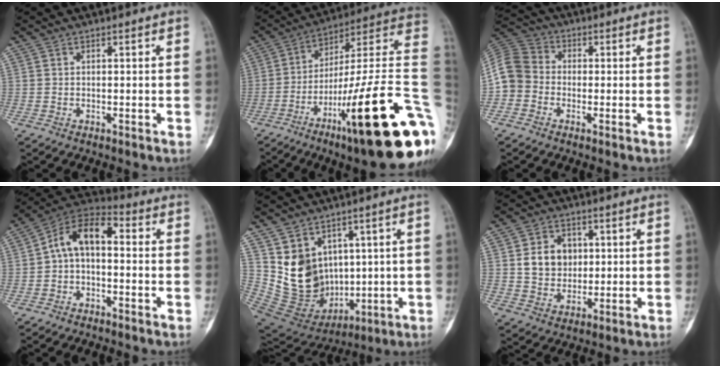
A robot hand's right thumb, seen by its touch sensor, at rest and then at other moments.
{"total": 30.4, "force": [-9.2, 5.2, 28.5], "torque": [-0.349, 0.054, -0.145]}
{"total": 8.4, "force": [-1.8, 7.4, 3.6], "torque": [-0.065, 0.028, -0.049]}
{"total": 9.6, "force": [0.0, 5.6, 7.8], "torque": [-0.126, 0.042, -0.018]}
{"total": 13.7, "force": [3.8, 11.3, 6.8], "torque": [-0.091, -0.019, 0.113]}
{"total": 8.3, "force": [1.5, 6.8, 4.5], "torque": [-0.041, -0.005, 0.029]}